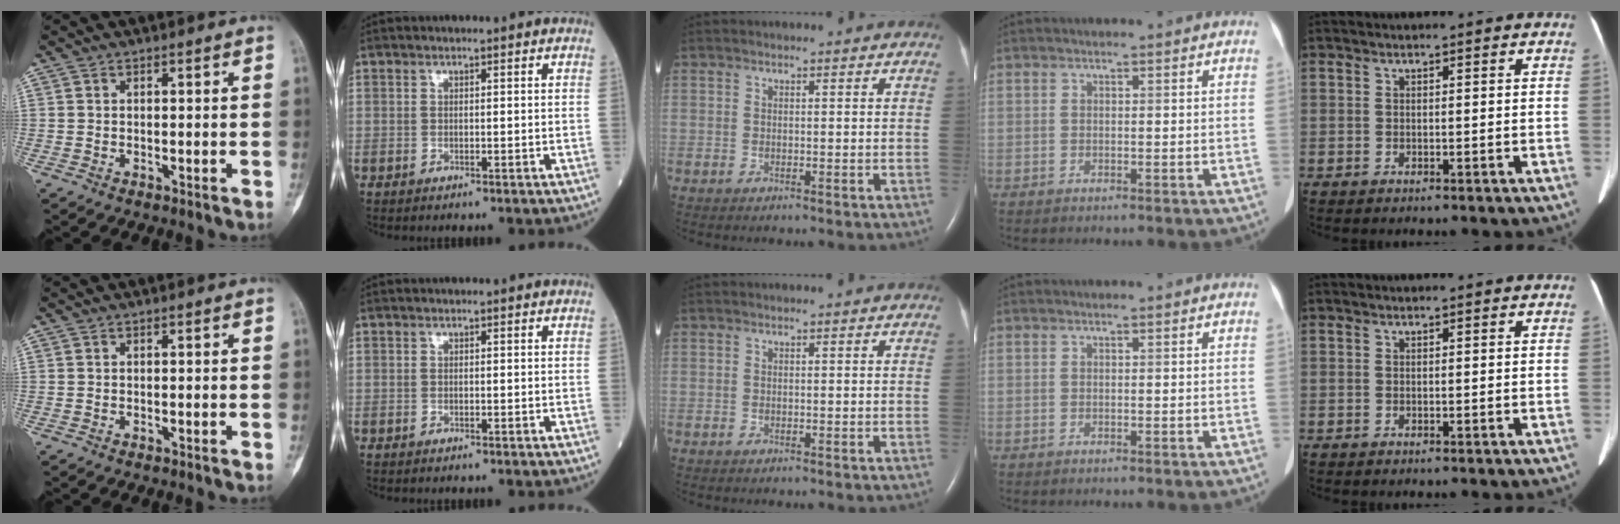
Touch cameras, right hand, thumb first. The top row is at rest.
{}